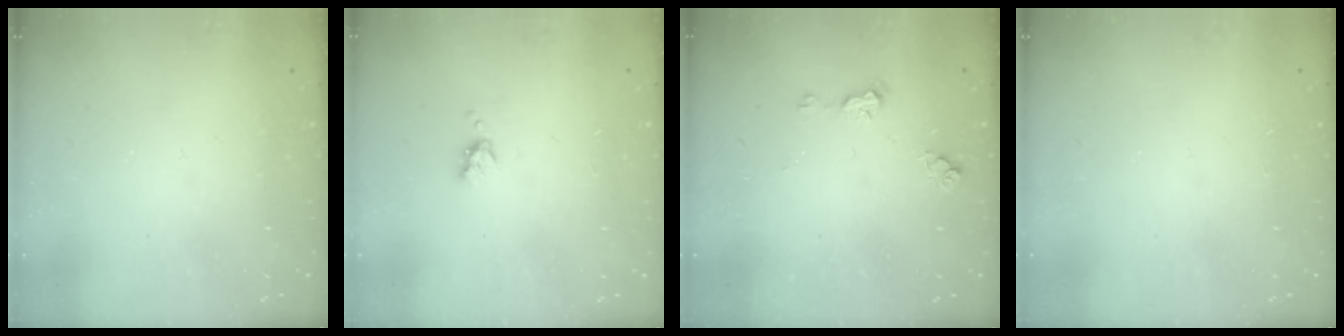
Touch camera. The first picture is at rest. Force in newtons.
{"total": 3.9, "press": 3.9, "slide": 0.5}
{"total": 5.1, "press": 5.0, "slide": 0.6}
{"total": 1.7, "press": 1.7, "slide": 0.2}